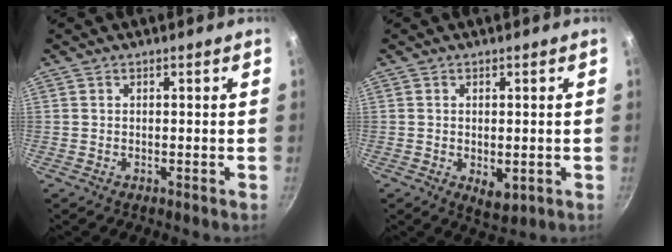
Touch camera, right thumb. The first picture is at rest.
{"total": 4.3, "force": [-0.7, 2.4, 3.5], "torque": [-0.048, -0.014, -0.004]}